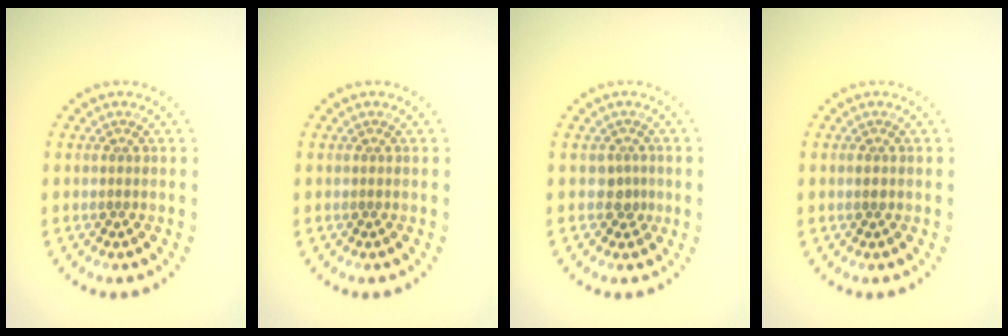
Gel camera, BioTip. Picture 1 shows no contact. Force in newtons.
{"total": 0.0}
{"total": 1.3, "press": 1.0, "slide": 0.8}
{"total": 0.7, "press": 0.7, "slide": 0.1}